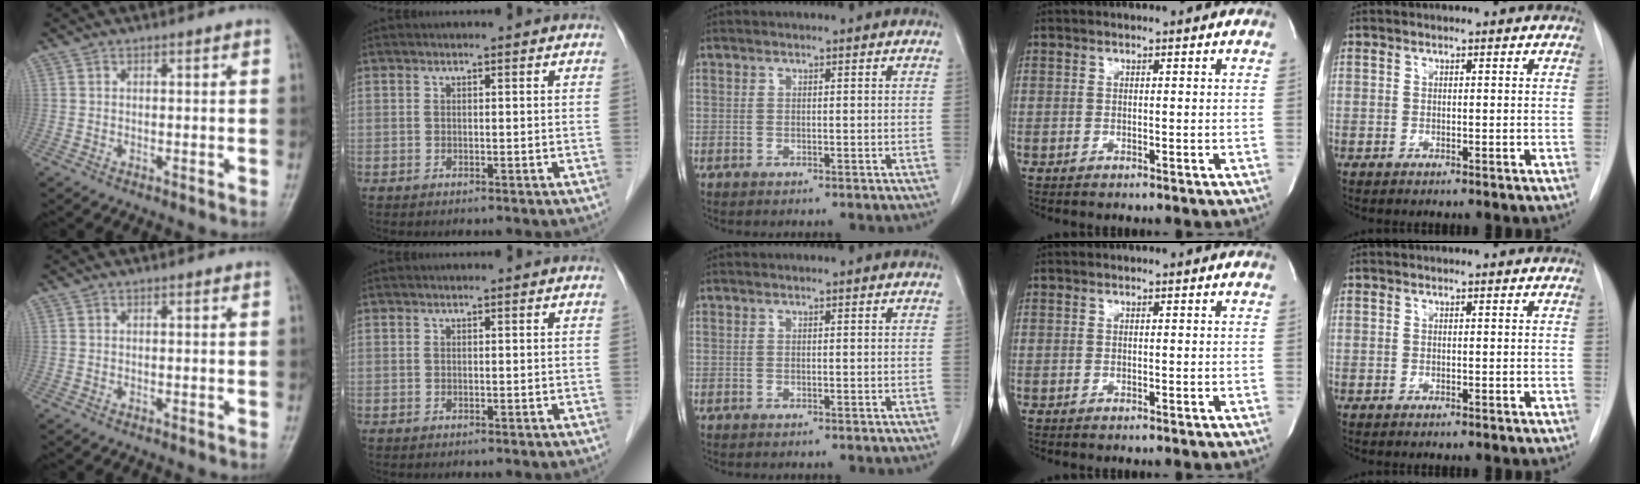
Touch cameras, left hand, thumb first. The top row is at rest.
{}